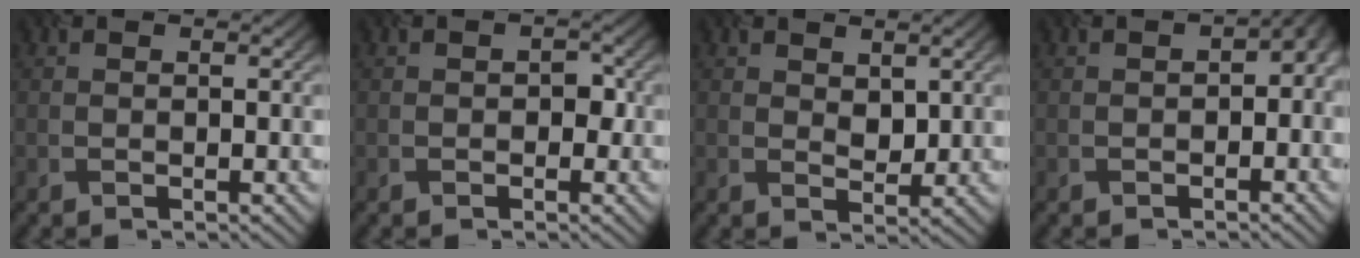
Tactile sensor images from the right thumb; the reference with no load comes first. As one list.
[{"total": 1.0, "force": [-0.6, 0.8, 0.3], "torque": [-0.006, 0.002, -0.003]}, {"total": 2.3, "force": [0.9, 1.6, 1.3], "torque": [-0.030, 0.001, 0.029]}, {"total": 3.8, "force": [-1.2, 2.1, 2.9], "torque": [-0.030, -0.005, -0.004]}]